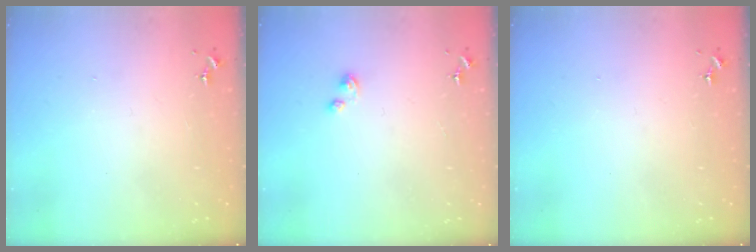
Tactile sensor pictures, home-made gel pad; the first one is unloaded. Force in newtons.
{"total": 2.6, "press": 2.6, "slide": 0.2}
{"total": 1.3, "press": 0.9, "slide": 0.9}